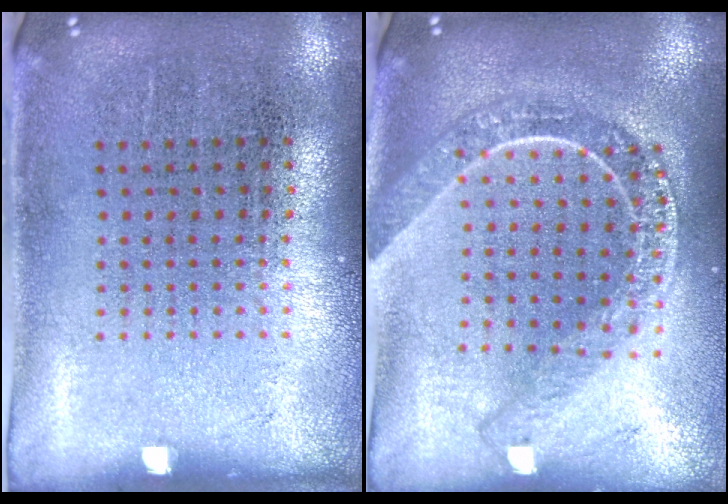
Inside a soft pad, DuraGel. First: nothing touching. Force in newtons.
{"total": 2.2, "press": 1.9, "slide": 1.2}